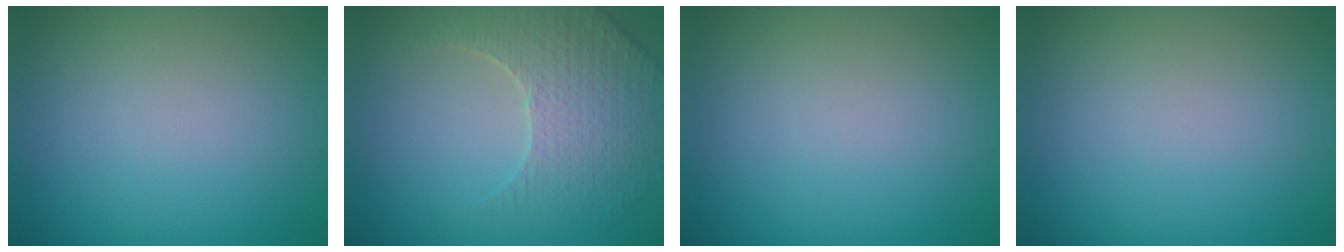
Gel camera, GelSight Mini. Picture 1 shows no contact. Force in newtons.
{"total": 3.8, "press": 3.7, "slide": 0.9}
{"total": 0.0}
{"total": 0.0}